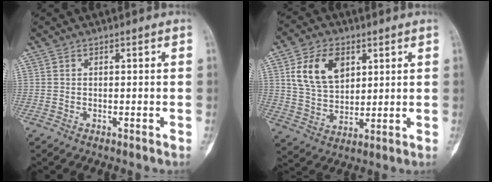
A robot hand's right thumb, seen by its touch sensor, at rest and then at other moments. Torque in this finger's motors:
{"motor_torque": [-0.23, 1.45, 0.30, -0.11, 0.06]}